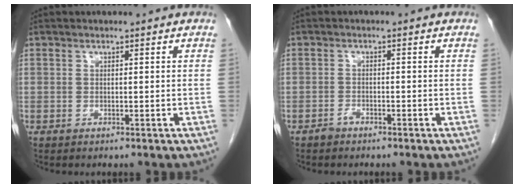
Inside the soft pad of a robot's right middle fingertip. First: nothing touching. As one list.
[{"total": 0.9, "force": [-0.8, 0.3, 0.2], "torque": [-0.003, 0.001, -0.016]}]